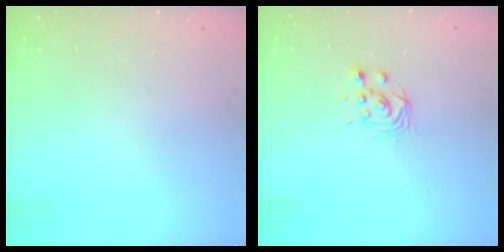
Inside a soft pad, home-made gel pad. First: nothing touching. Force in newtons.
{"total": 3.0, "press": 3.0, "slide": 0.1}